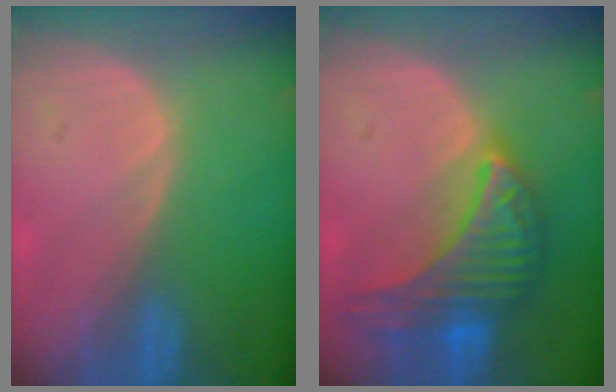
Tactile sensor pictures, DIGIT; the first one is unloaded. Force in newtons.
{"total": 10.0, "press": 9.9, "slide": 0.6}